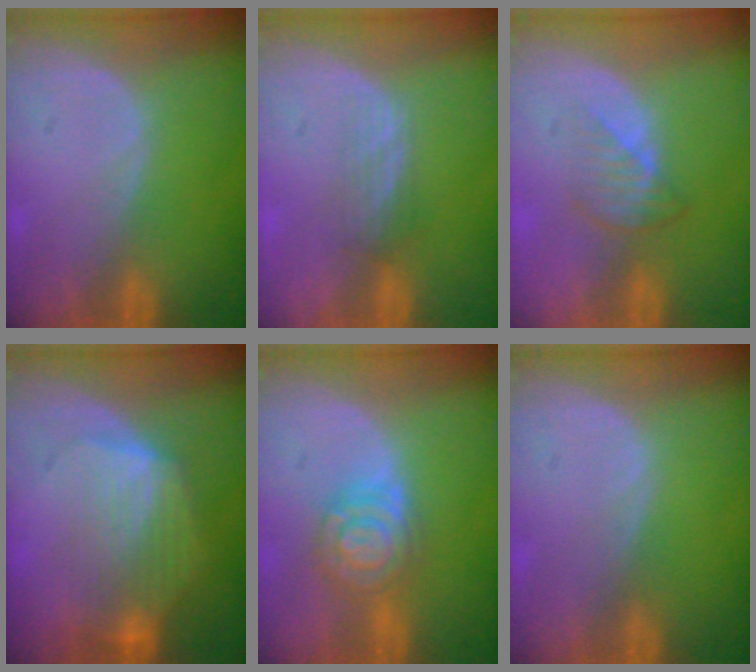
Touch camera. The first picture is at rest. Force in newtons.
{"total": 2.2, "press": 2.2, "slide": 0.4}
{"total": 3.2, "press": 3.0, "slide": 1.0}
{"total": 7.4, "press": 7.3, "slide": 1.4}
{"total": 6.6, "press": 6.6, "slide": 0.3}
{"total": 0.0}